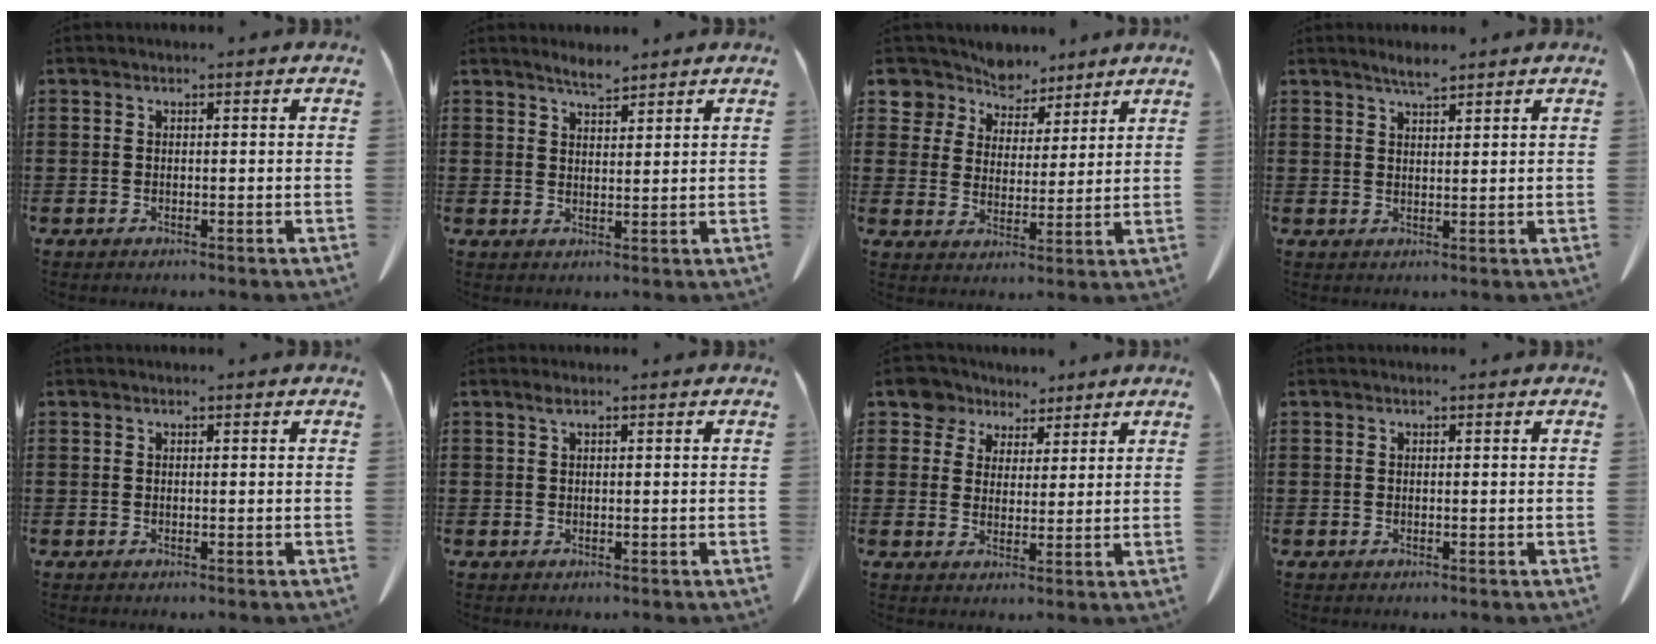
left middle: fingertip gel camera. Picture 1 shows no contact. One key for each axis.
{"total": 2.8, "fx": 2.7, "fy": 0.3, "fz": 0.9, "tx": -0.024, "ty": -0.005, "tz": 0.050}
{"total": 7.7, "fx": 7.0, "fy": 3.1, "fz": 0.1, "tx": -0.048, "ty": -0.039, "tz": 0.133}
{"total": 2.6, "fx": 2.2, "fy": 0.2, "fz": 1.3, "tx": -0.029, "ty": 0.000, "tz": 0.041}
{"total": 0.0}
{"total": 0.9, "fx": 0.5, "fy": 0.2, "fz": 0.7, "tx": -0.017, "ty": 0.001, "tz": 0.010}
{"total": 5.6, "fx": 4.3, "fy": 3.5, "fz": 0.5, "tx": -0.042, "ty": -0.003, "tz": 0.082}
{"total": 0.0}